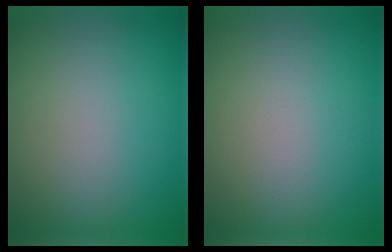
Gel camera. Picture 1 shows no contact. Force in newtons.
{"total": 0.0}